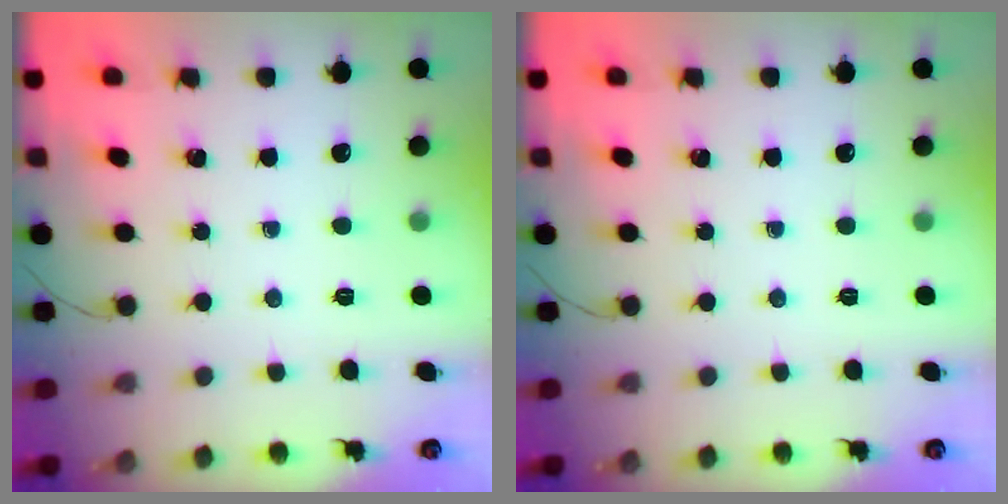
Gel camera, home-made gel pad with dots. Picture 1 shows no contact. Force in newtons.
{"total": 0.0}